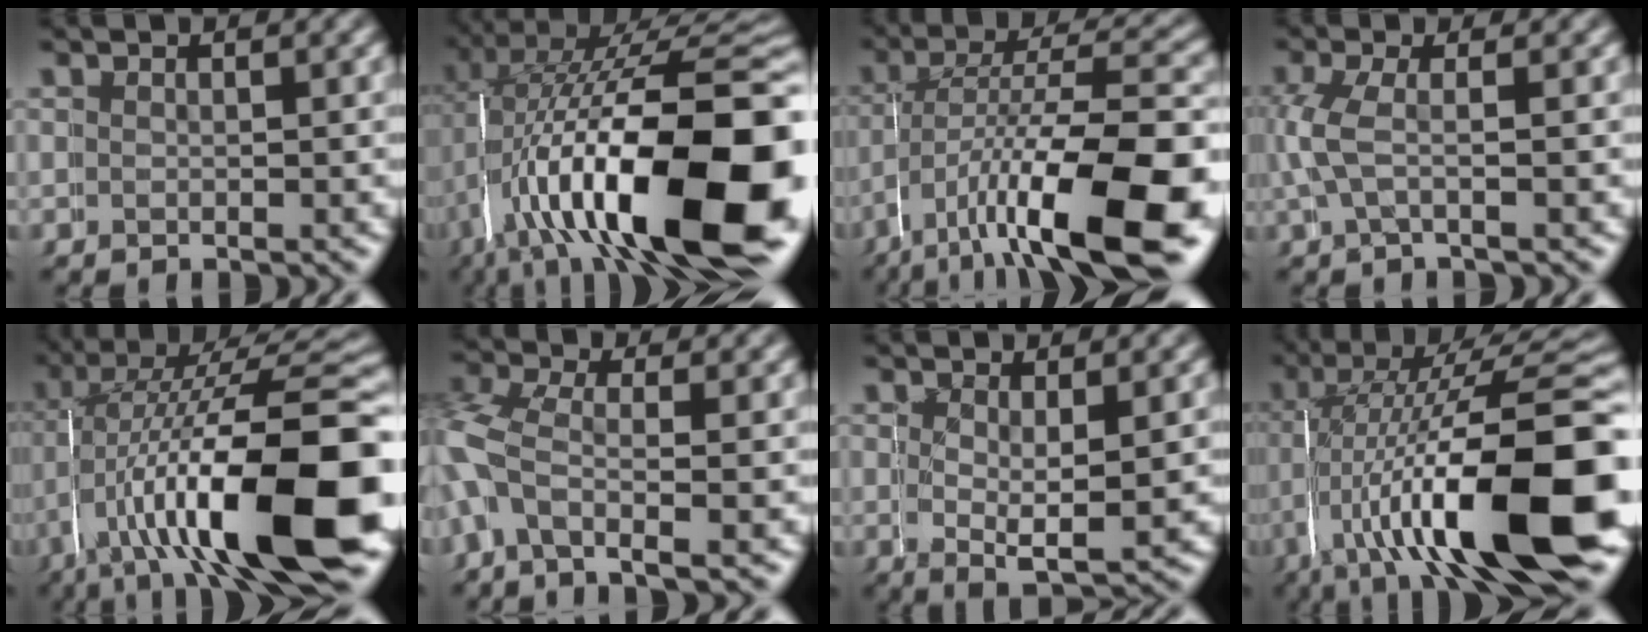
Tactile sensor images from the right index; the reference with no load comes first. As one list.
[{"total": 20.2, "force": [-4.2, 9.0, 17.6], "torque": [-0.287, -0.024, -0.043]}, {"total": 12.7, "force": [-5.3, 4.9, 10.4], "torque": [-0.164, -0.031, -0.065]}, {"total": 2.4, "force": [0.5, 1.3, 2.0], "torque": [-0.066, -0.002, 0.004]}, {"total": 16.2, "force": [-4.0, 6.3, 14.4], "torque": [-0.228, -0.015, -0.050]}, {"total": 3.6, "force": [-1.6, 2.6, 2.0], "torque": [-0.099, -0.031, -0.020]}, {"total": 2.8, "force": [0.4, 1.1, 2.5], "torque": [-0.052, -0.016, 0.012]}, {"total": 15.7, "force": [-3.1, 5.6, 14.3], "torque": [-0.215, -0.004, -0.042]}]